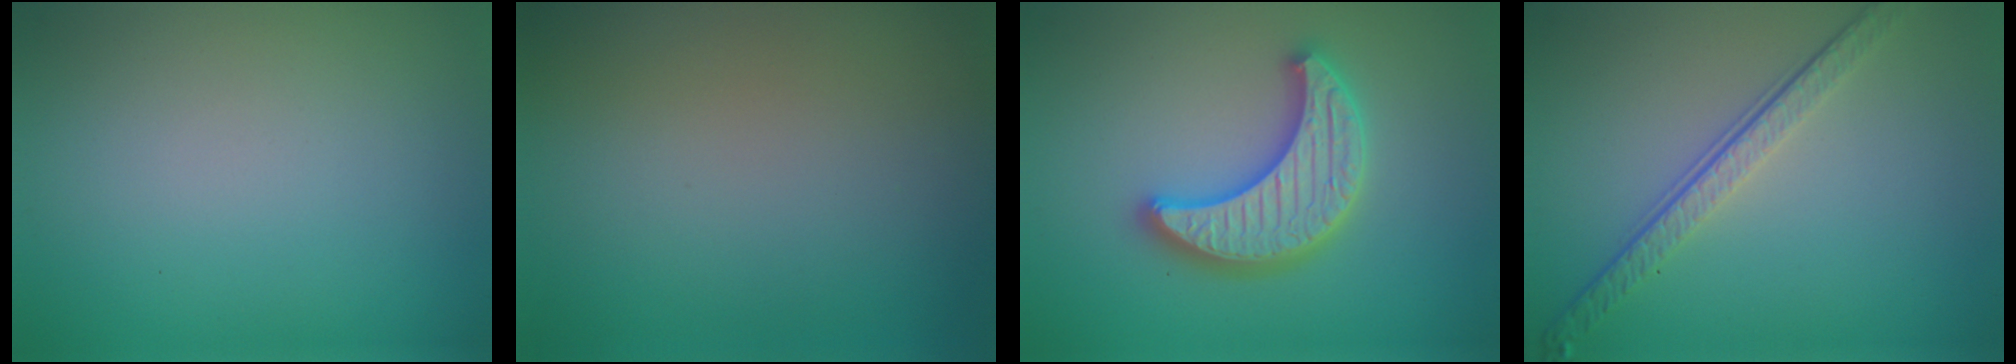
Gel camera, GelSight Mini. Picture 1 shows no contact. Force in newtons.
{"total": 0.0}
{"total": 5.3, "press": 5.2, "slide": 0.9}
{"total": 3.9, "press": 2.7, "slide": 2.8}